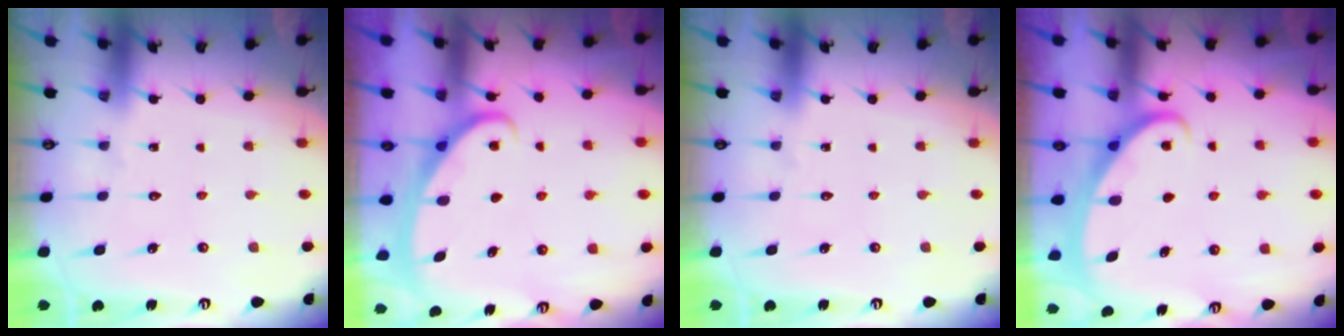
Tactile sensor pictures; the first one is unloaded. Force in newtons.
{"total": 2.9, "press": 2.9, "slide": 0.4}
{"total": 0.0}
{"total": 3.0, "press": 3.0, "slide": 0.4}